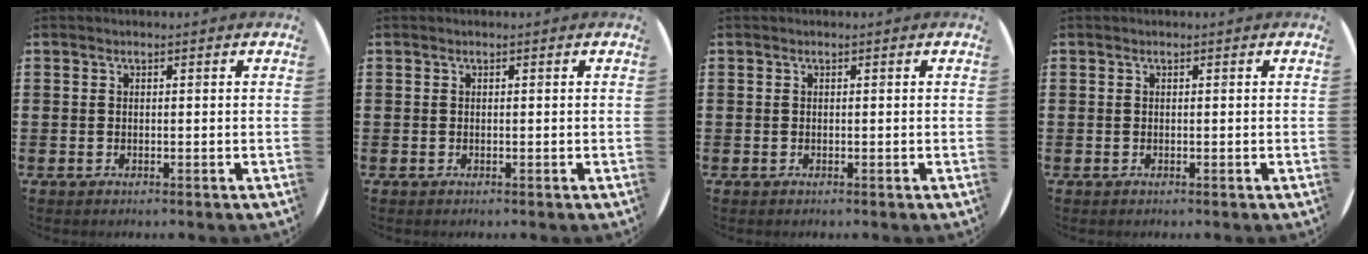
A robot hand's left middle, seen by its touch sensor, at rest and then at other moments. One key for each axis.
{"total": 0.0}
{"total": 0.0}
{"total": 0.0}